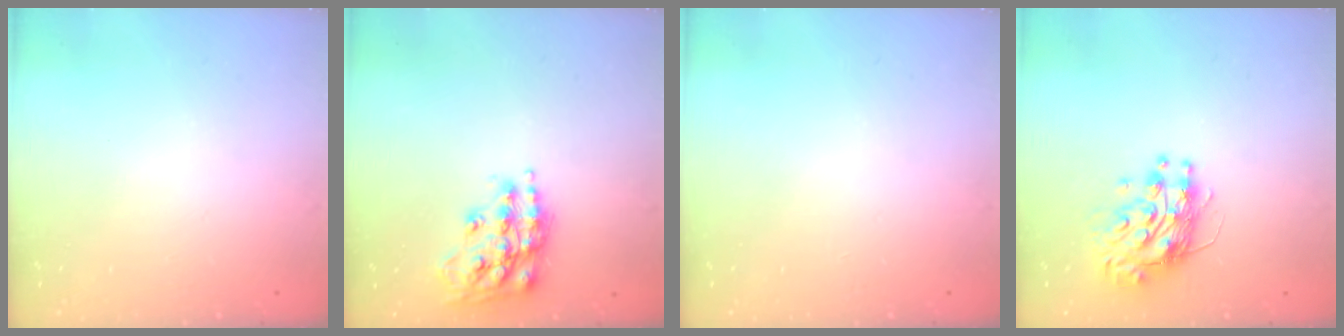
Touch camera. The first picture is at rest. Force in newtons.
{"total": 14.8, "press": 14.7, "slide": 1.5}
{"total": 0.0}
{"total": 9.1, "press": 9.1, "slide": 0.8}